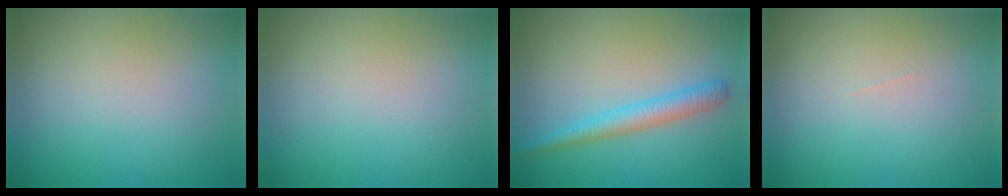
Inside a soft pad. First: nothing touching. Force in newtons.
{"total": 0.0}
{"total": 2.6, "press": 2.6, "slide": 0.1}
{"total": 0.0}